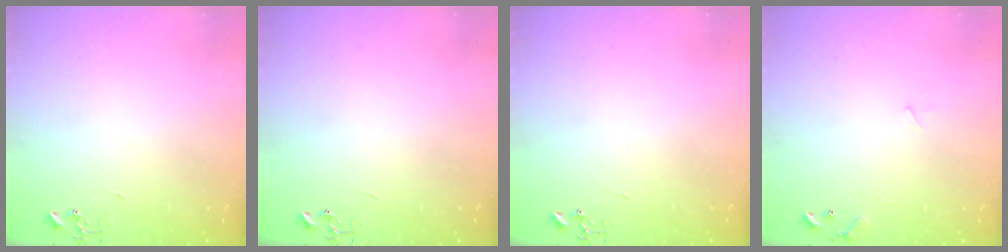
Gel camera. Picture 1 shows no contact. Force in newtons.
{"total": 0.0}
{"total": 0.0}
{"total": 6.1, "press": 6.1, "slide": 0.5}